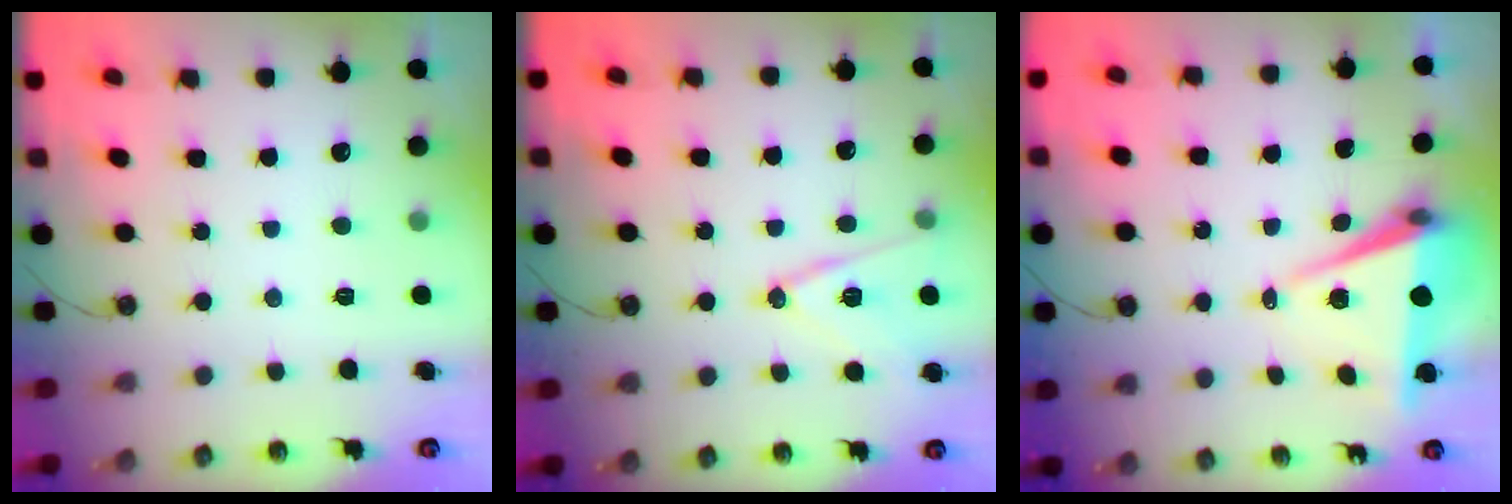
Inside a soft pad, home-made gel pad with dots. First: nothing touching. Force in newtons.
{"total": 13.4, "press": 12.9, "slide": 3.4}
{"total": 6.8, "press": 5.4, "slide": 4.1}